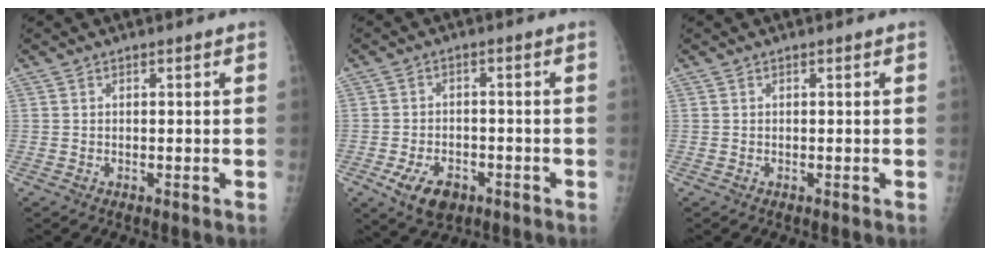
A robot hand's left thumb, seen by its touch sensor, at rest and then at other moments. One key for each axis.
{"total": 7.3, "fx": -3.6, "fy": 4.5, "fz": 4.6, "tx": -0.075, "ty": 0.013, "tz": -0.053}
{"total": 0.0}